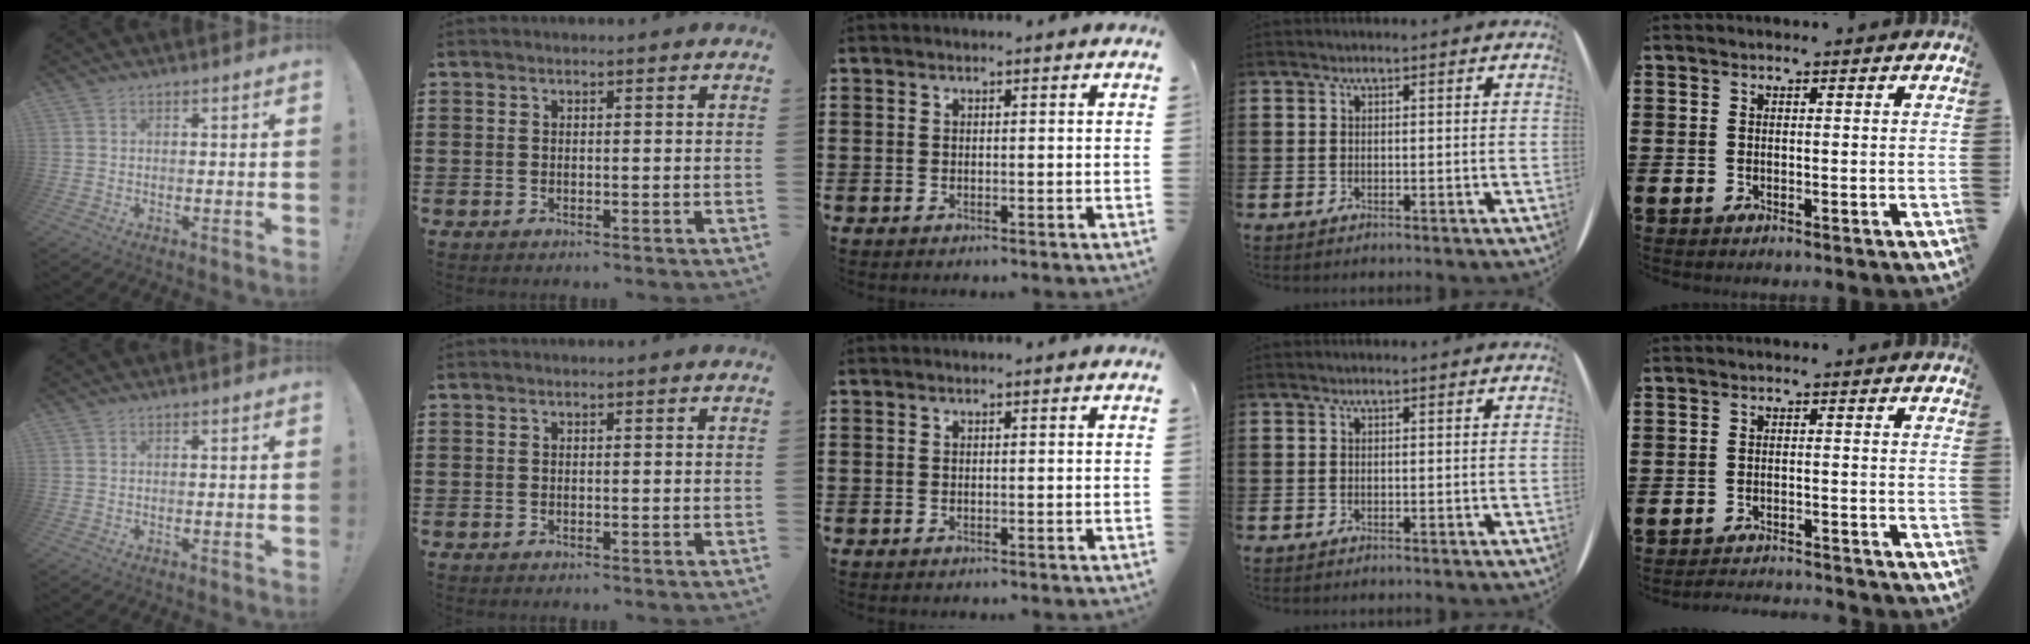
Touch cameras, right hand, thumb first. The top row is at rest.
{"little": {"total": 1.8, "force": [-1.8, -0.1, 0.0], "torque": [-0.004, 0.004, -0.038]}}